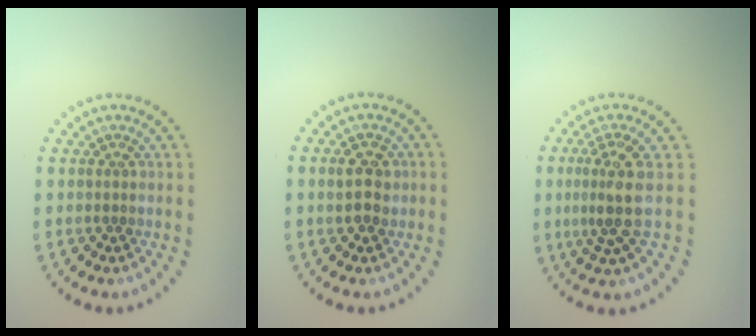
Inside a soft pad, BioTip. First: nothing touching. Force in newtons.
{"total": 2.4, "press": 2.4, "slide": 0.3}
{"total": 3.2, "press": 2.4, "slide": 2.1}